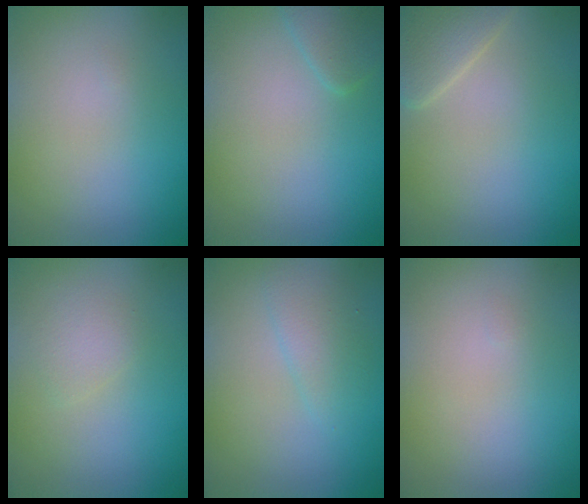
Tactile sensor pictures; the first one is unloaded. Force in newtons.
{"total": 1.6, "press": 1.6, "slide": 0.1}
{"total": 2.7, "press": 2.6, "slide": 0.2}
{"total": 1.1, "press": 1.1, "slide": 0.0}
{"total": 1.9, "press": 1.9, "slide": 0.1}
{"total": 0.0}